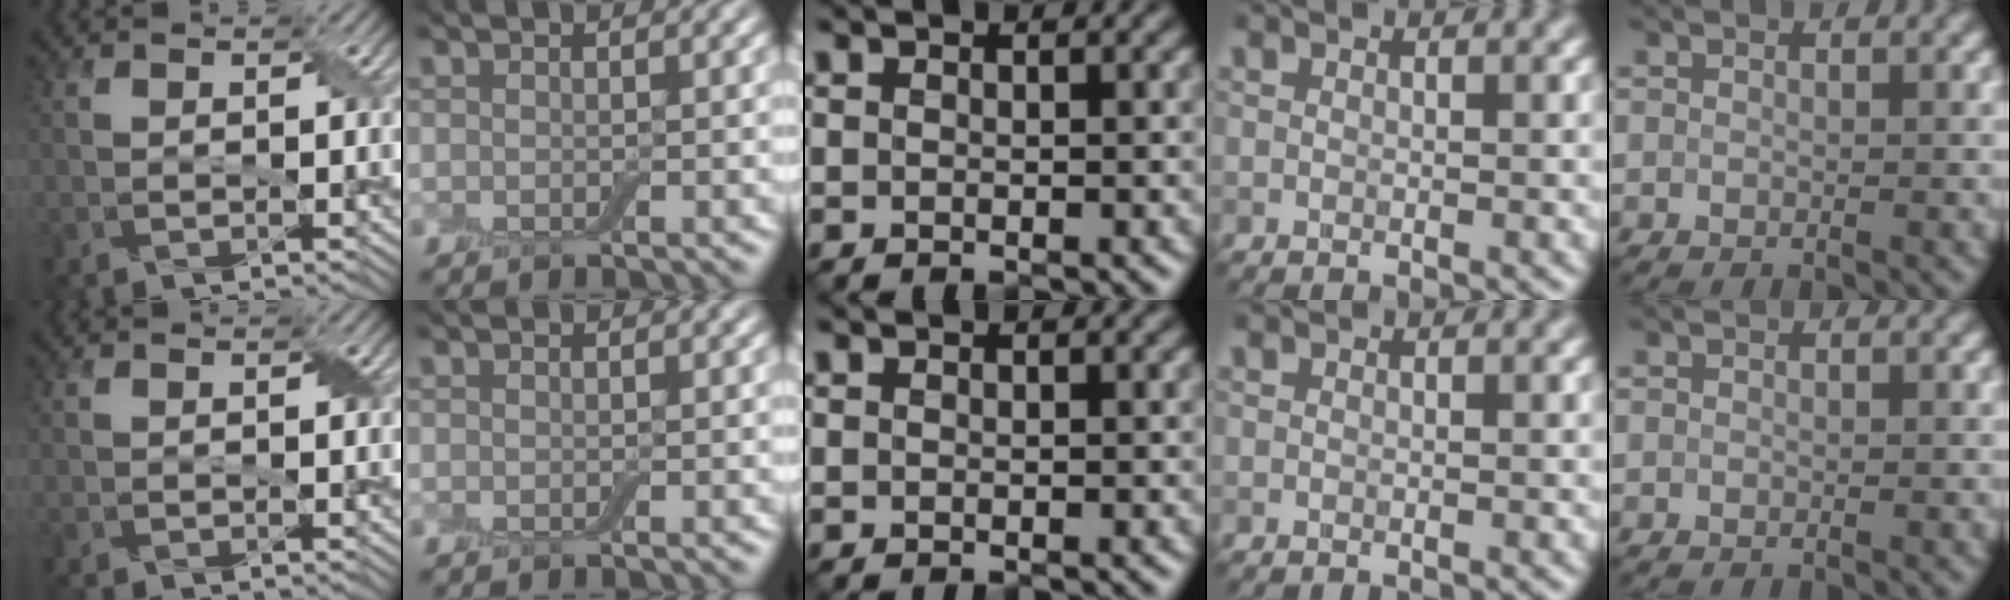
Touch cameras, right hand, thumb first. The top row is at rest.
{}